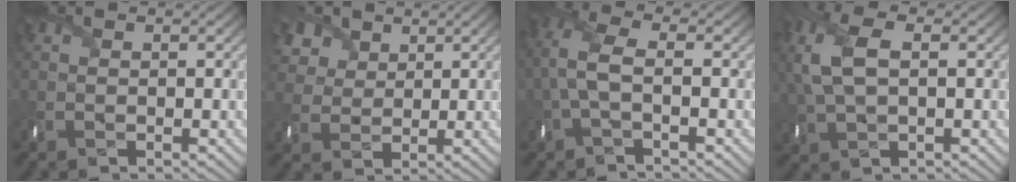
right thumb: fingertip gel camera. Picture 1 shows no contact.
{"total": 5.6, "force": [3.3, 4.0, 2.1], "torque": [-0.074, 0.010, 0.055]}
{"total": 5.0, "force": [-0.7, 1.9, 4.5], "torque": [-0.117, 0.013, -0.023]}
{"total": 8.1, "force": [1.2, 4.5, 6.7], "torque": [-0.187, 0.006, 0.019]}